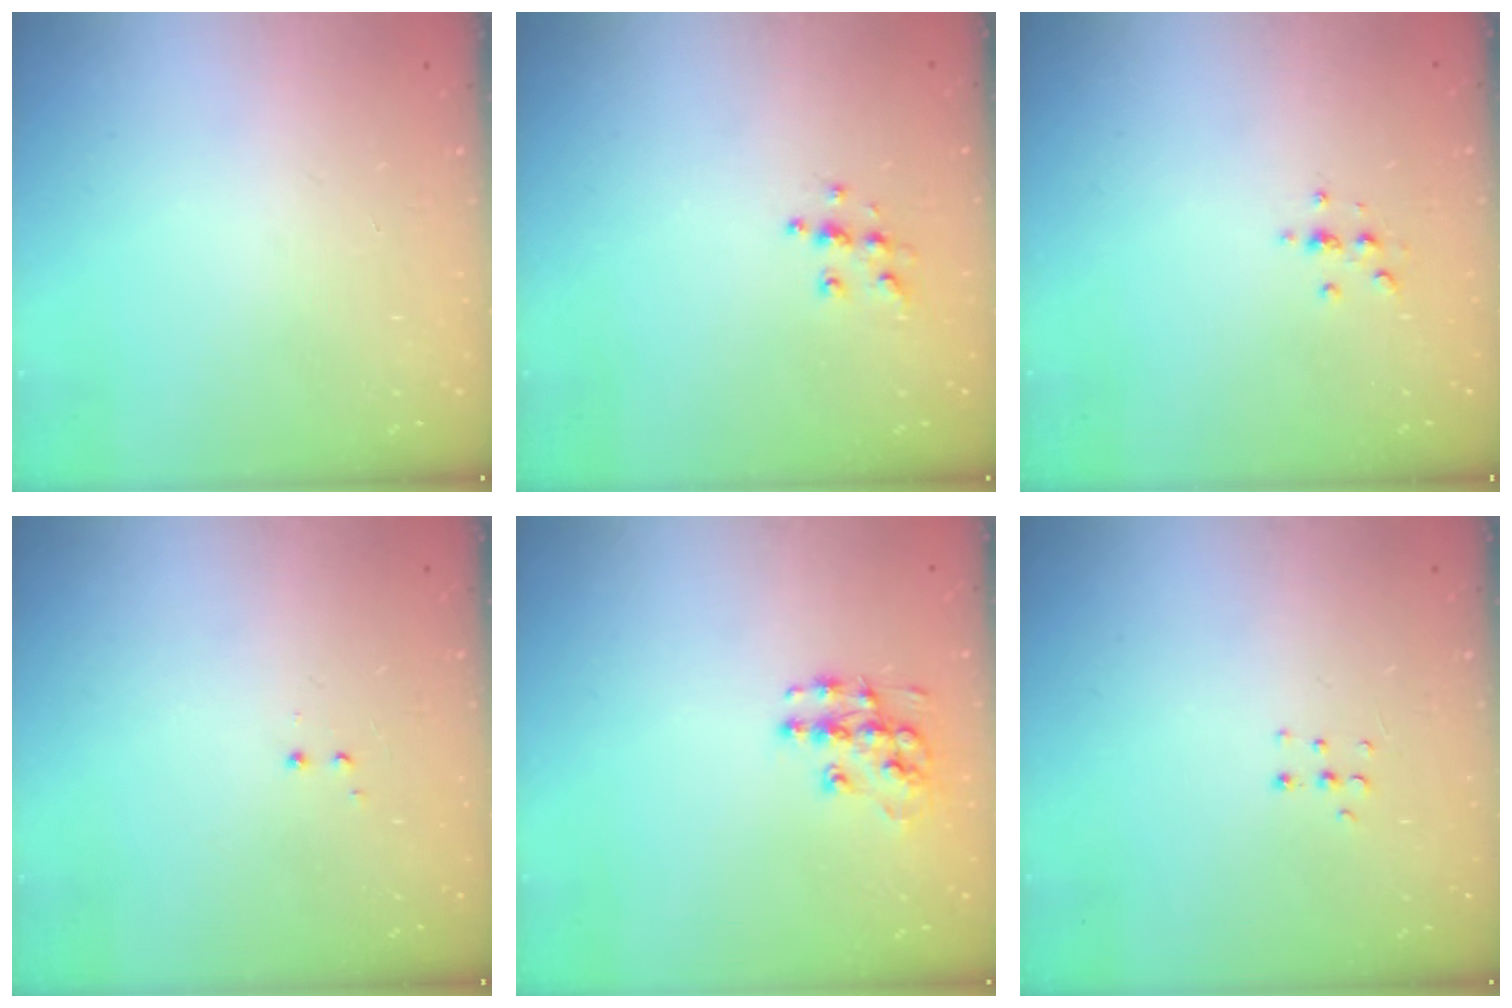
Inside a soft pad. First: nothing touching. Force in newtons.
{"total": 5.6, "press": 5.6, "slide": 0.3}
{"total": 2.1, "press": 2.1, "slide": 0.2}
{"total": 1.2, "press": 1.1, "slide": 0.6}
{"total": 10.0, "press": 10.0, "slide": 0.9}
{"total": 4.3, "press": 4.3, "slide": 0.6}